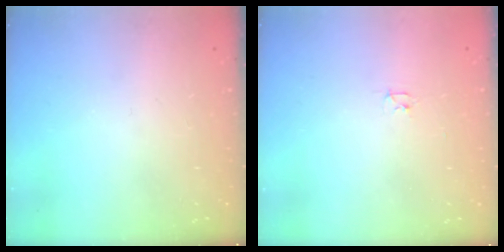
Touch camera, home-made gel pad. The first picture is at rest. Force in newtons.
{"total": 2.4, "press": 2.3, "slide": 0.4}